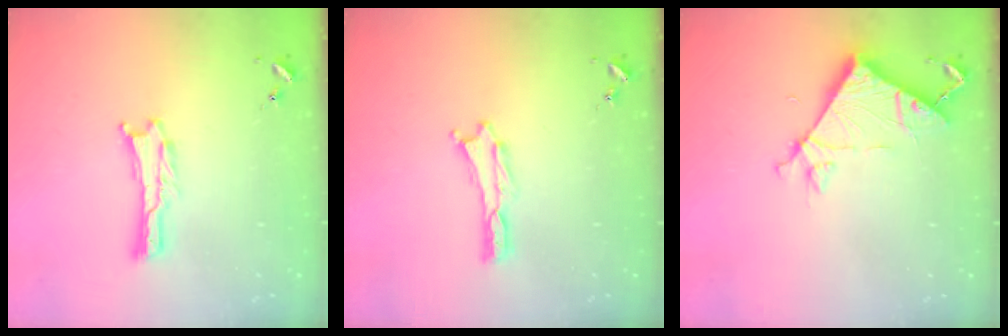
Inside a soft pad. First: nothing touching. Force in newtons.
{"total": 0.0}
{"total": 7.2, "press": 7.2, "slide": 0.4}